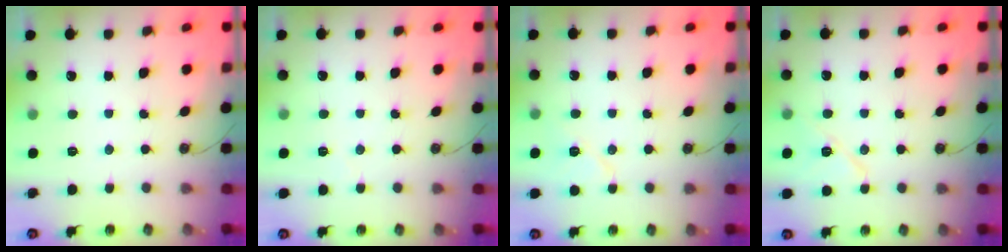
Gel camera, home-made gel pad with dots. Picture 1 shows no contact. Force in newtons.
{"total": 2.1, "press": 1.9, "slide": 0.7}
{"total": 7.5, "press": 7.4, "slide": 0.9}
{"total": 9.4, "press": 9.3, "slide": 1.1}